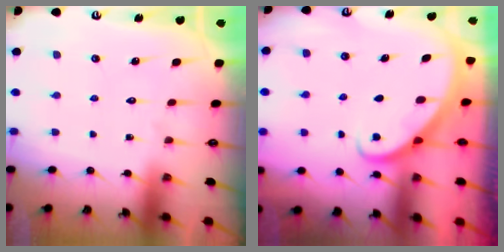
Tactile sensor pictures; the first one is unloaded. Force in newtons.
{"total": 2.9, "press": 2.9, "slide": 0.2}